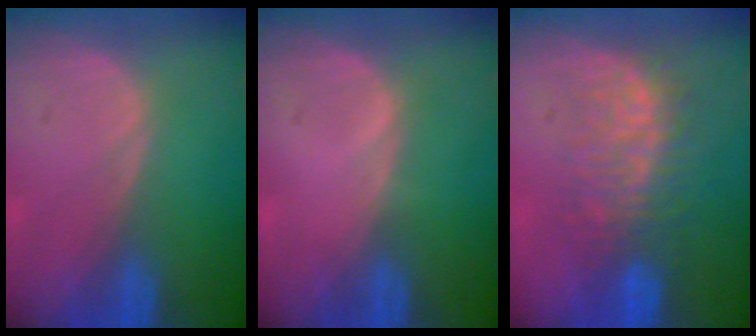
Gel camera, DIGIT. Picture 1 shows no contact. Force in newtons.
{"total": 0.5, "press": 0.1, "slide": 0.5}
{"total": 7.8, "press": 7.6, "slide": 1.3}